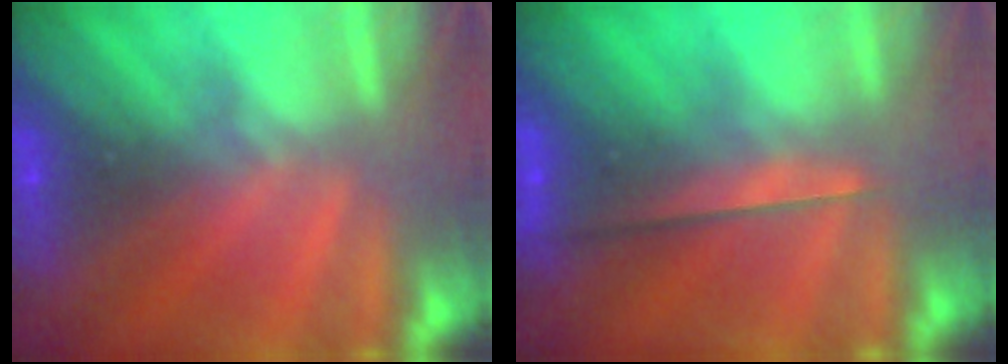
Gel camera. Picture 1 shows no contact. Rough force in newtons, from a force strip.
{"total": 2.2}